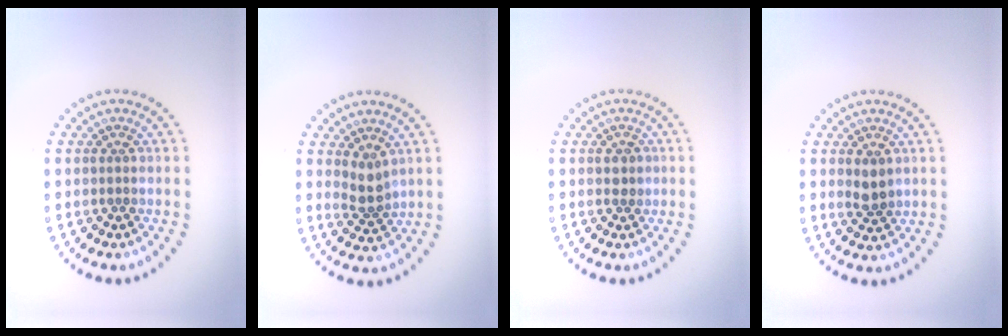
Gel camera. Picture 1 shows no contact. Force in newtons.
{"total": 2.1, "press": 1.6, "slide": 1.3}
{"total": 1.2, "press": 1.1, "slide": 0.4}
{"total": 1.8, "press": 1.7, "slide": 0.4}